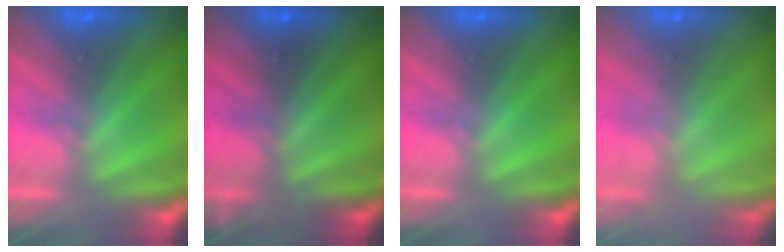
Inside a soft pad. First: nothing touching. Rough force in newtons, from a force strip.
{"total": 2.4}
{"total": 0.0}
{"total": 2.7}